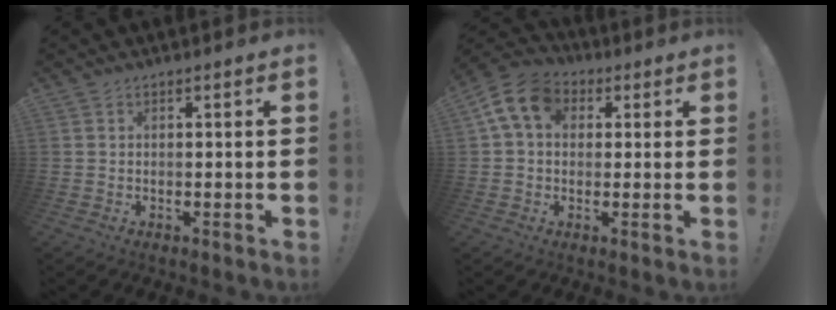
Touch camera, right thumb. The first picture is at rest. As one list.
[{"total": 11.4, "force": [3.3, 8.4, 7.0], "torque": [-0.125, 0.006, 0.067]}]